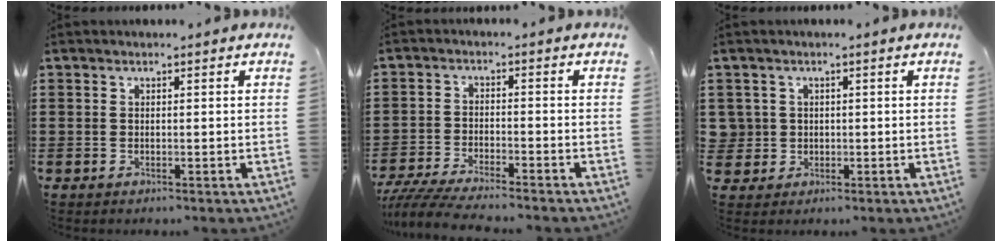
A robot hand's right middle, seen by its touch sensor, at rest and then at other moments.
{"total": 4.8, "force": [-4.6, 0.1, 1.5], "torque": [-0.047, -0.014, -0.094]}
{"total": 2.9, "force": [0.1, 2.9, 0.2], "torque": [-0.020, 0.008, -0.002]}